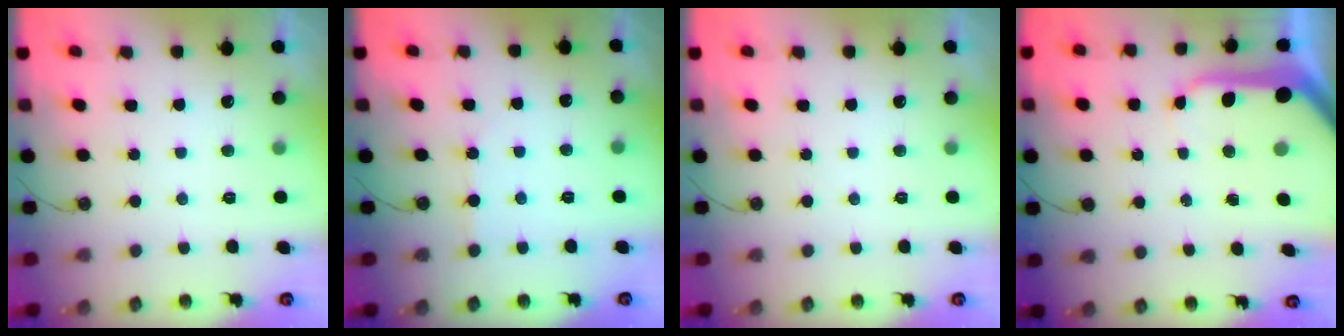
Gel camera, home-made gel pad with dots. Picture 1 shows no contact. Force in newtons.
{"total": 2.6, "press": 2.6, "slide": 0.4}
{"total": 0.0}
{"total": 12.0, "press": 11.9, "slide": 1.1}